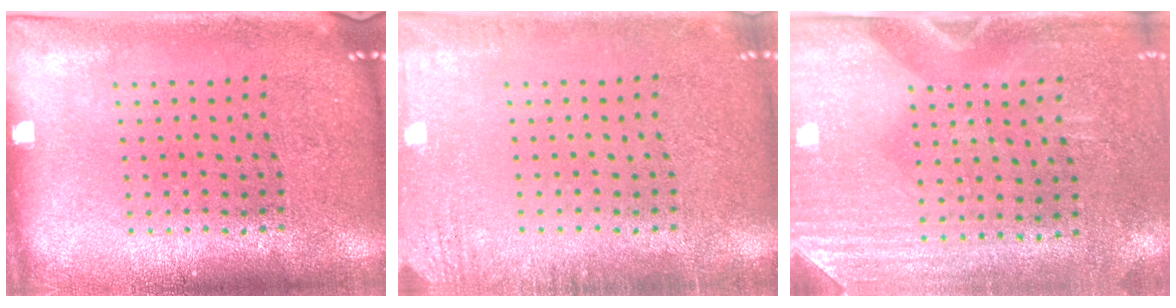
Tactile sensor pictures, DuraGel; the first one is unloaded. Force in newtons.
{"total": 1.7, "press": 1.7, "slide": 0.2}
{"total": 3.0, "press": 2.6, "slide": 1.5}